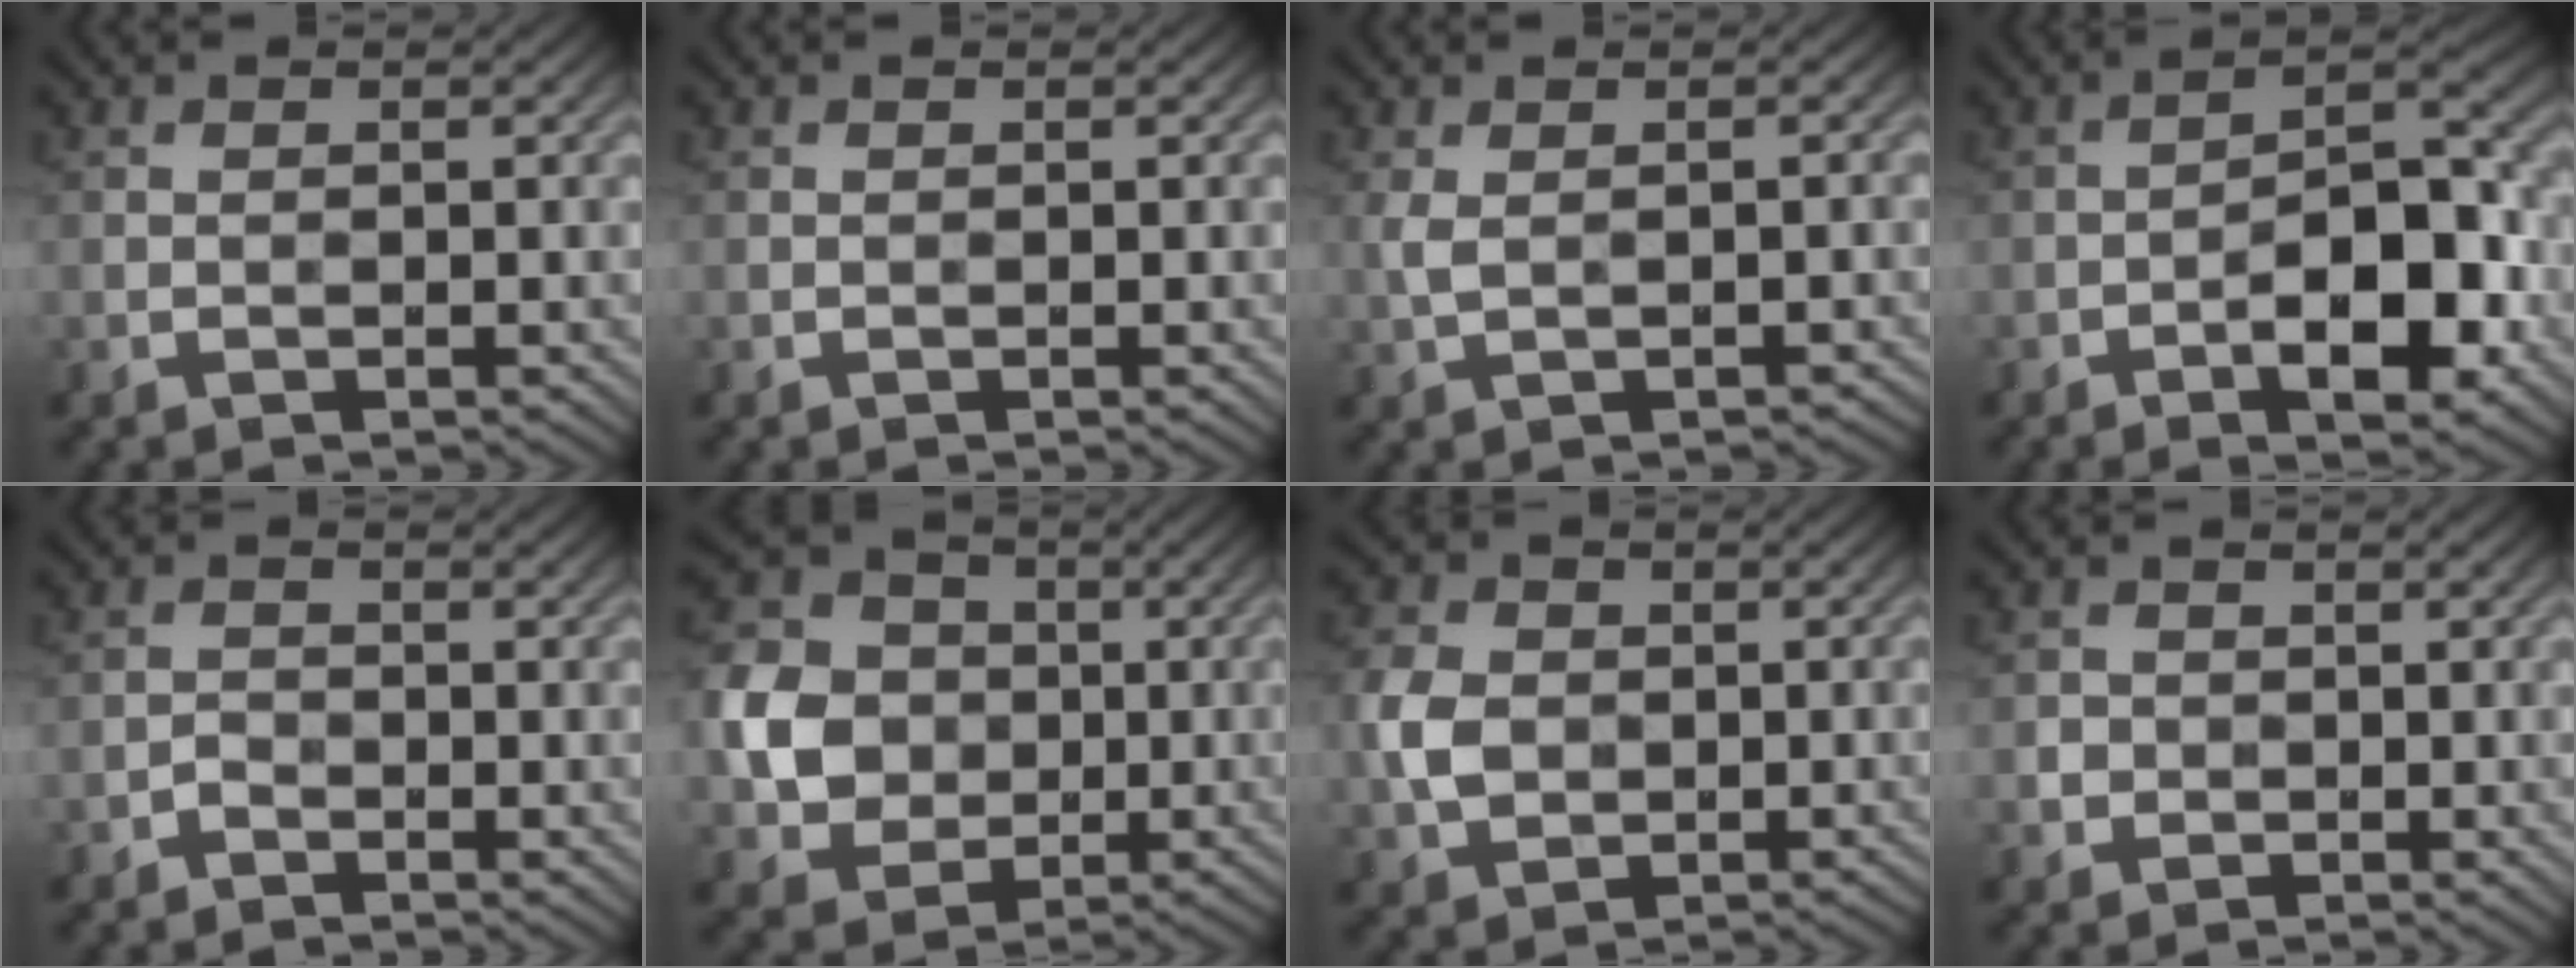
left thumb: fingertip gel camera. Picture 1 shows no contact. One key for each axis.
{"total": 0.0}
{"total": 2.4, "fx": -0.1, "fy": 1.1, "fz": 2.2, "tx": -0.059, "ty": 0.000, "tz": 0.001}
{"total": 9.9, "fx": -3.9, "fy": 3.9, "fz": 8.2, "tx": -0.116, "ty": 0.009, "tz": -0.065}
{"total": 1.2, "fx": -0.9, "fy": 0.7, "fz": 0.4, "tx": -0.006, "ty": 0.003, "tz": -0.022}
{"total": 9.0, "fx": -0.6, "fy": 7.9, "fz": 4.3, "tx": -0.106, "ty": 0.002, "tz": -0.020}
{"total": 5.5, "fx": -0.7, "fy": 4.4, "fz": 3.2, "tx": -0.083, "ty": -0.002, "tz": -0.022}
{"total": 1.6, "fx": -0.4, "fy": 1.5, "fz": 0.4, "tx": -0.001, "ty": -0.005, "tz": -0.009}